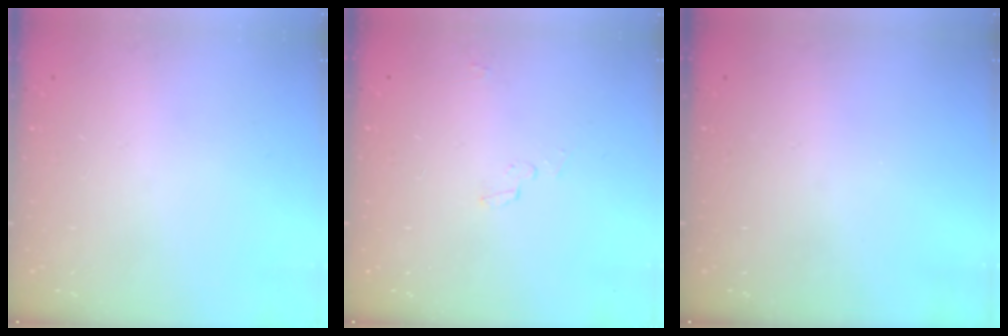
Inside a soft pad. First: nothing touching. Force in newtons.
{"total": 3.4, "press": 3.2, "slide": 1.2}
{"total": 0.0}